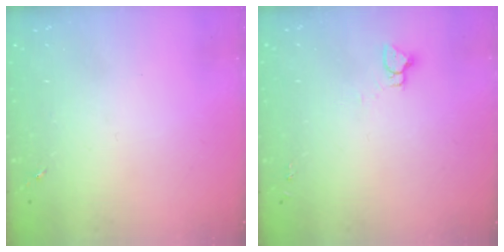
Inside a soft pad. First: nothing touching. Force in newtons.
{"total": 3.3, "press": 3.3, "slide": 0.2}